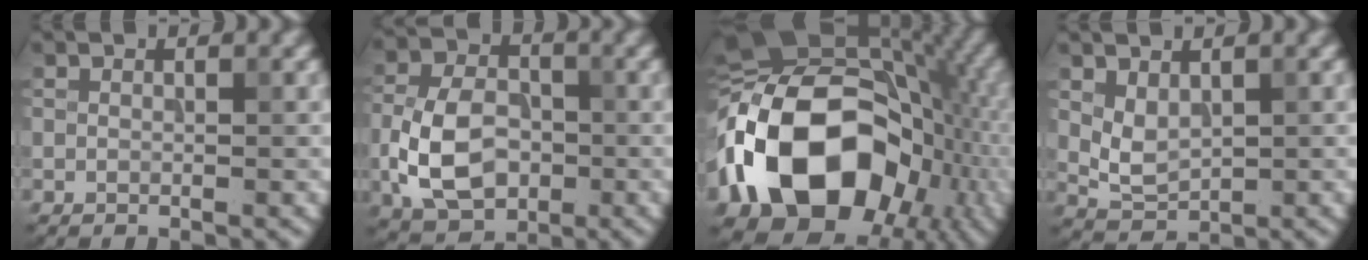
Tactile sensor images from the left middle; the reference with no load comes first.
{"total": 7.0, "force": [-1.8, 5.0, 4.6], "torque": [-0.098, 0.006, -0.034]}
{"total": 19.1, "force": [-3.9, 14.1, 12.2], "torque": [-0.223, 0.006, -0.067]}
{"total": 1.9, "force": [0.8, 1.3, 1.2], "torque": [-0.032, 0.001, 0.030]}